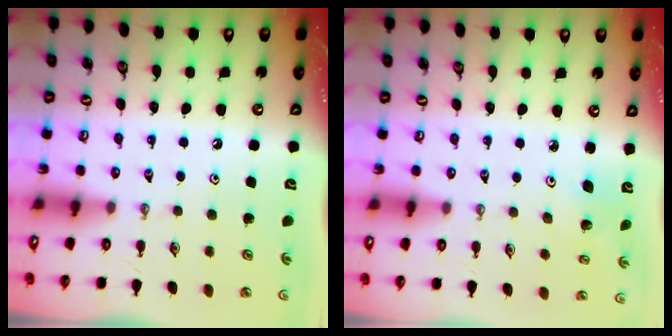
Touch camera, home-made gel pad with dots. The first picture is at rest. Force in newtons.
{"total": 2.3, "press": 2.3, "slide": 0.2}